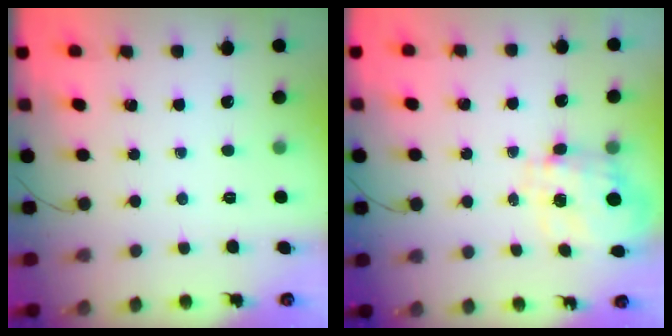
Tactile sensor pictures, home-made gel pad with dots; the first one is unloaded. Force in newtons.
{"total": 3.4, "press": 3.3, "slide": 1.0}